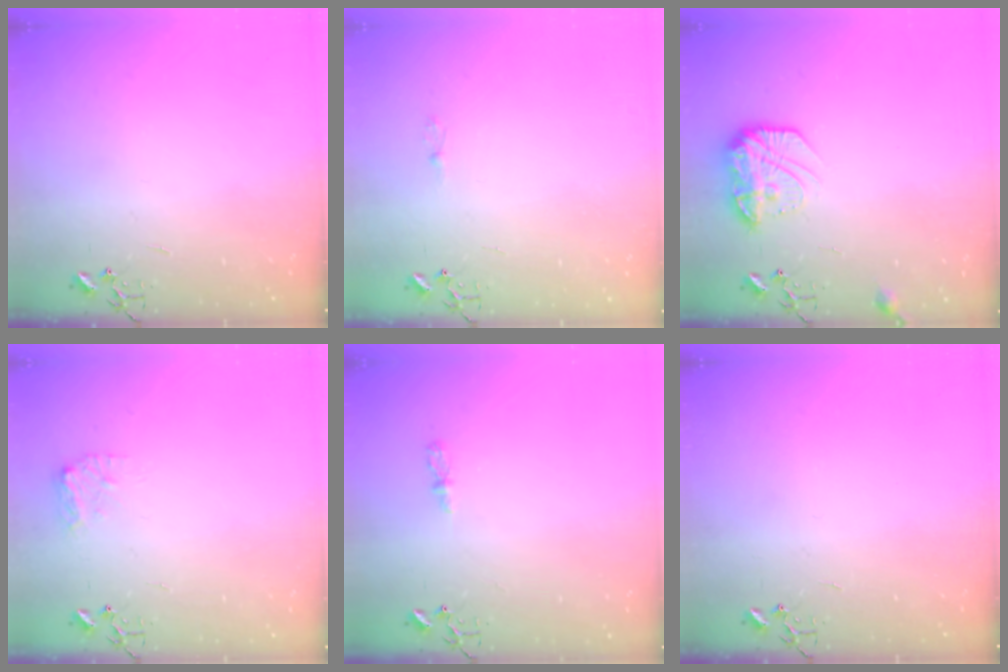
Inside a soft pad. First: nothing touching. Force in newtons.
{"total": 2.5, "press": 2.5, "slide": 0.3}
{"total": 13.9, "press": 13.8, "slide": 0.8}
{"total": 7.9, "press": 7.9, "slide": 0.3}
{"total": 4.0, "press": 4.0, "slide": 0.5}
{"total": 0.0}